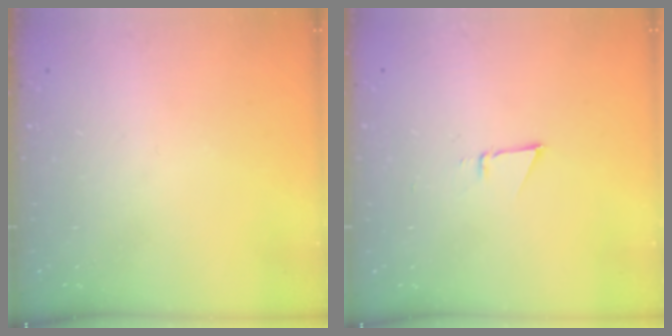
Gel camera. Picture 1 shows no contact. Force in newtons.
{"total": 3.0, "press": 2.9, "slide": 0.8}